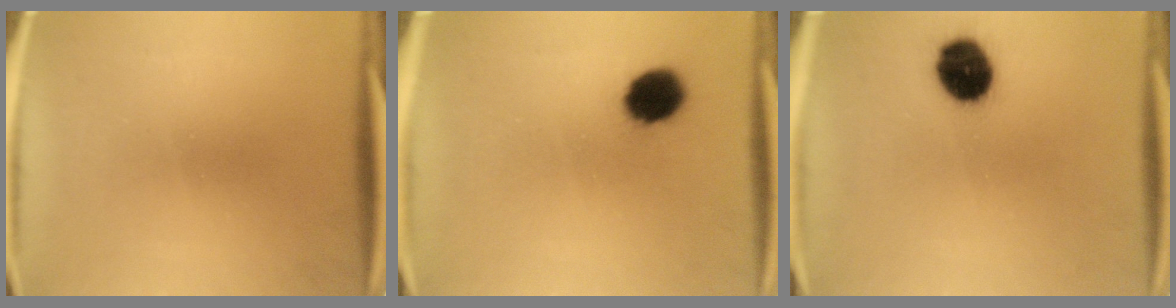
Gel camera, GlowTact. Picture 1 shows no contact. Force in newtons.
{"total": 8.6}
{"total": 11.4}